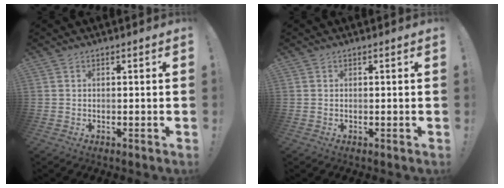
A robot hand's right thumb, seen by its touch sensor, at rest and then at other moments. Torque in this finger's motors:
{"motor_torque": [-0.03, -0.24, 0.01, 0.08, -0.07]}